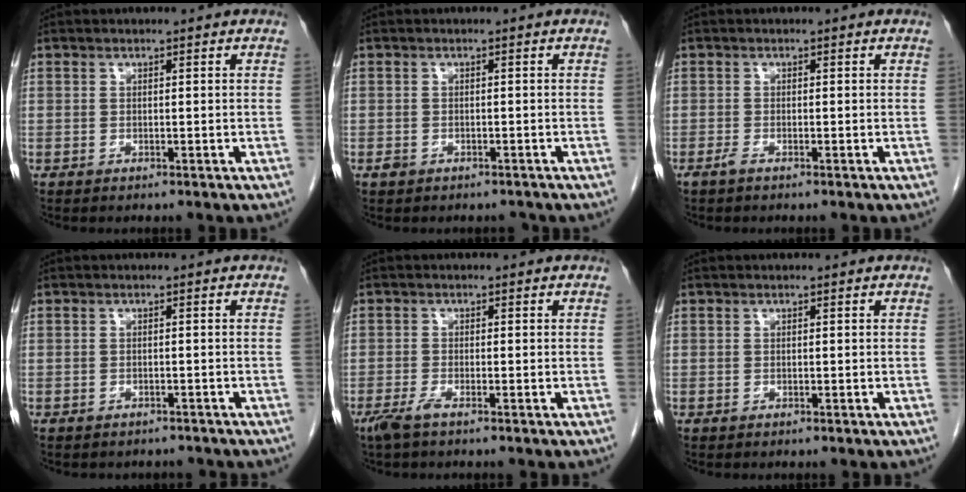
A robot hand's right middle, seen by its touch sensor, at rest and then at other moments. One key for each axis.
{"total": 1.8, "fx": -1.3, "fy": 1.1, "fz": 0.5, "tx": -0.011, "ty": 0.003, "tz": -0.015}
{"total": 0.8, "fx": -0.6, "fy": 0.0, "fz": 0.5, "tx": -0.013, "ty": -0.001, "tz": -0.013}
{"total": 3.5, "fx": -3.1, "fy": 1.4, "fz": 0.4, "tx": -0.009, "ty": 0.000, "tz": -0.037}
{"total": 2.3, "fx": -1.6, "fy": 0.1, "fz": 1.6, "tx": -0.039, "ty": -0.006, "tz": -0.035}
{"total": 0.0}